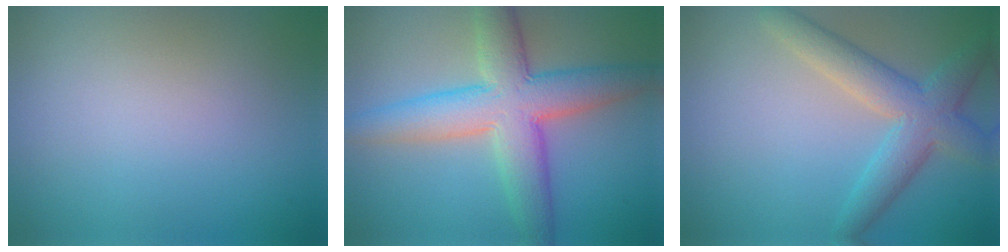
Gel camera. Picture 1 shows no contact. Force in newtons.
{"total": 8.1, "press": 8.1, "slide": 0.4}
{"total": 5.0, "press": 5.0, "slide": 0.2}